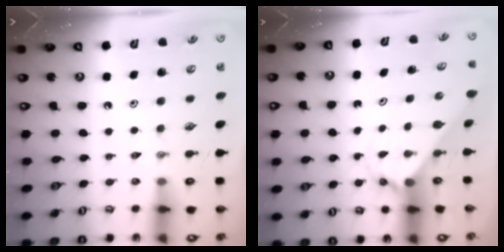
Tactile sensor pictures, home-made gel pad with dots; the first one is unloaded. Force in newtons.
{"total": 2.0, "press": 2.0, "slide": 0.2}